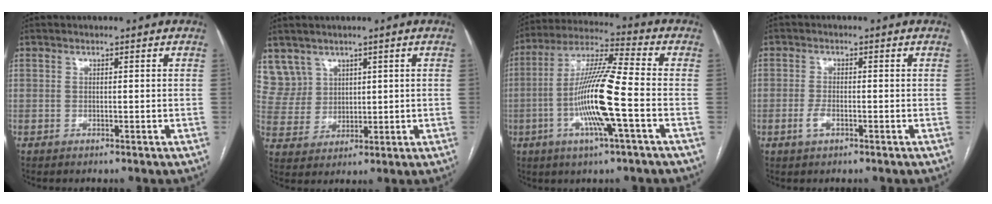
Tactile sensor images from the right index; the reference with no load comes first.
{"total": 6.6, "force": [4.2, 5.1, 0.0], "torque": [-0.003, 0.014, 0.100]}
{"total": 14.2, "force": [-3.4, 0.2, 13.8], "torque": [-0.268, -0.002, -0.071]}
{"total": 2.6, "force": [-1.1, 1.1, 2.1], "torque": [-0.046, 0.001, -0.021]}